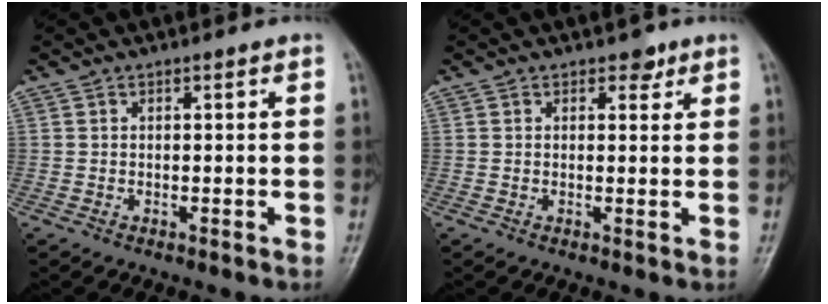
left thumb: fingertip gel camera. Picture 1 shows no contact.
{"total": 2.0, "force": [1.4, 1.3, 0.9], "torque": [0.004, -0.006, 0.015]}